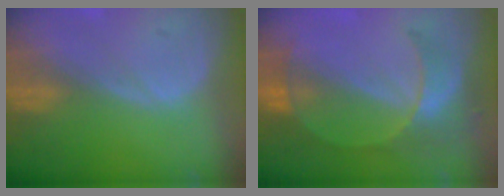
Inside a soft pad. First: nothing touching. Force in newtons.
{"total": 7.8, "press": 6.7, "slide": 3.9}